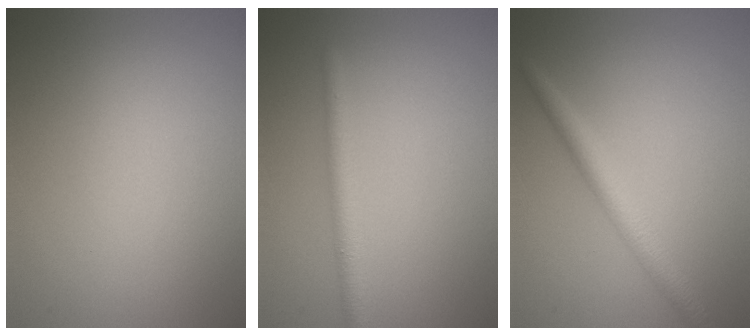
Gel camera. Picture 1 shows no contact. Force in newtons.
{"total": 2.4, "press": 2.4, "slide": 0.2}
{"total": 2.9, "press": 2.9, "slide": 0.1}